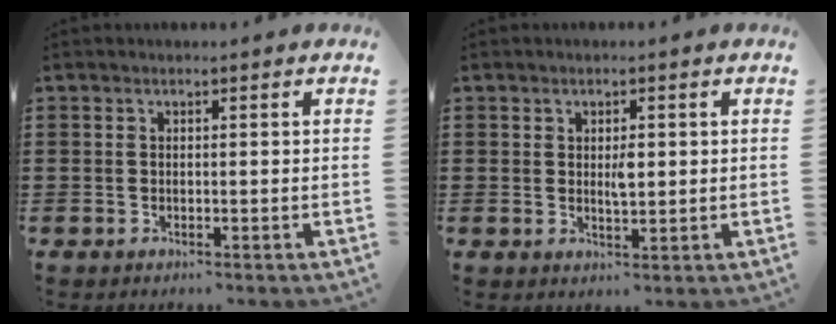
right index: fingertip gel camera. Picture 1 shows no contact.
{"total": 2.6, "force": [0.4, 0.9, 2.4], "torque": [-0.041, -0.001, 0.004]}